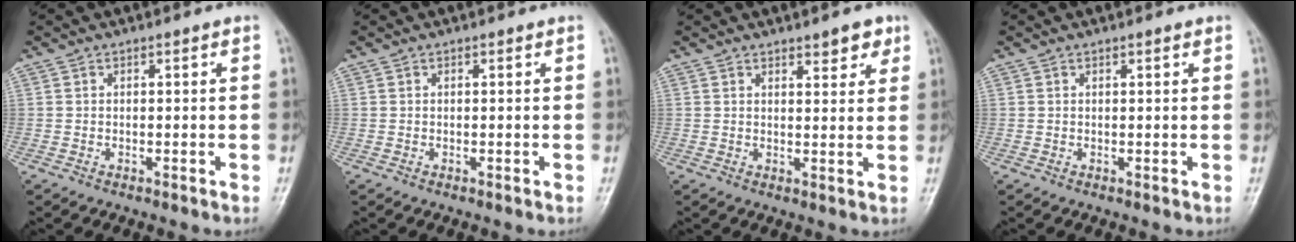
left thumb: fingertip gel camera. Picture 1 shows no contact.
{"total": 0.0}
{"total": 4.2, "force": [2.8, 1.7, 2.6], "torque": [-0.014, -0.014, 0.035]}
{"total": 0.6, "force": [0.4, 0.1, 0.5], "torque": [-0.006, 0.000, 0.005]}